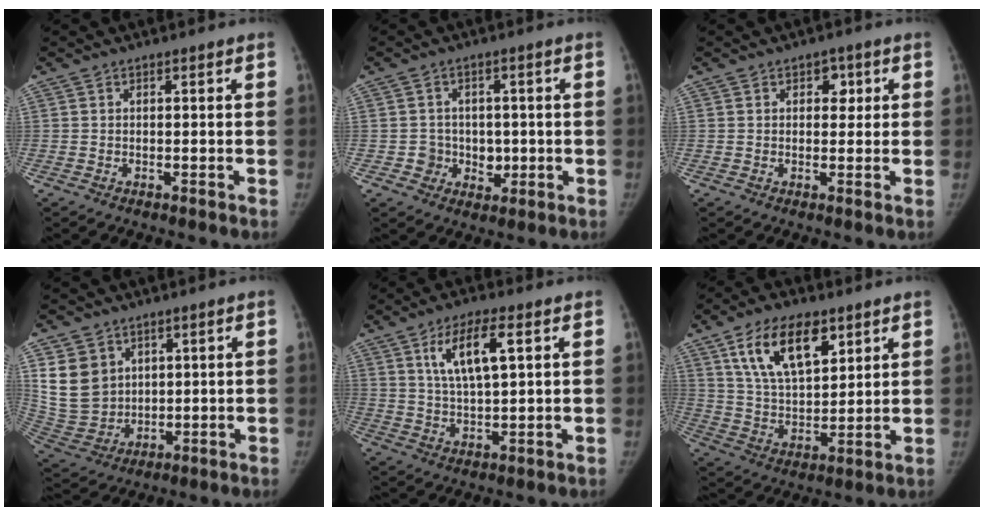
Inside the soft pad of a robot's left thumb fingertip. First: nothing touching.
{"total": 5.6, "force": [-0.5, 5.3, 1.7], "torque": [0.009, 0.011, -0.002]}
{"total": 3.0, "force": [1.1, 2.3, 1.6], "torque": [0.005, -0.001, 0.010]}
{"total": 11.8, "force": [4.4, 9.5, 5.4], "torque": [-0.082, -0.019, 0.110]}
{"total": 9.4, "force": [3.7, 3.1, 8.1], "torque": [-0.146, -0.009, 0.072]}
{"total": 15.0, "force": [7.8, 7.5, 10.4], "torque": [-0.153, -0.031, 0.147]}